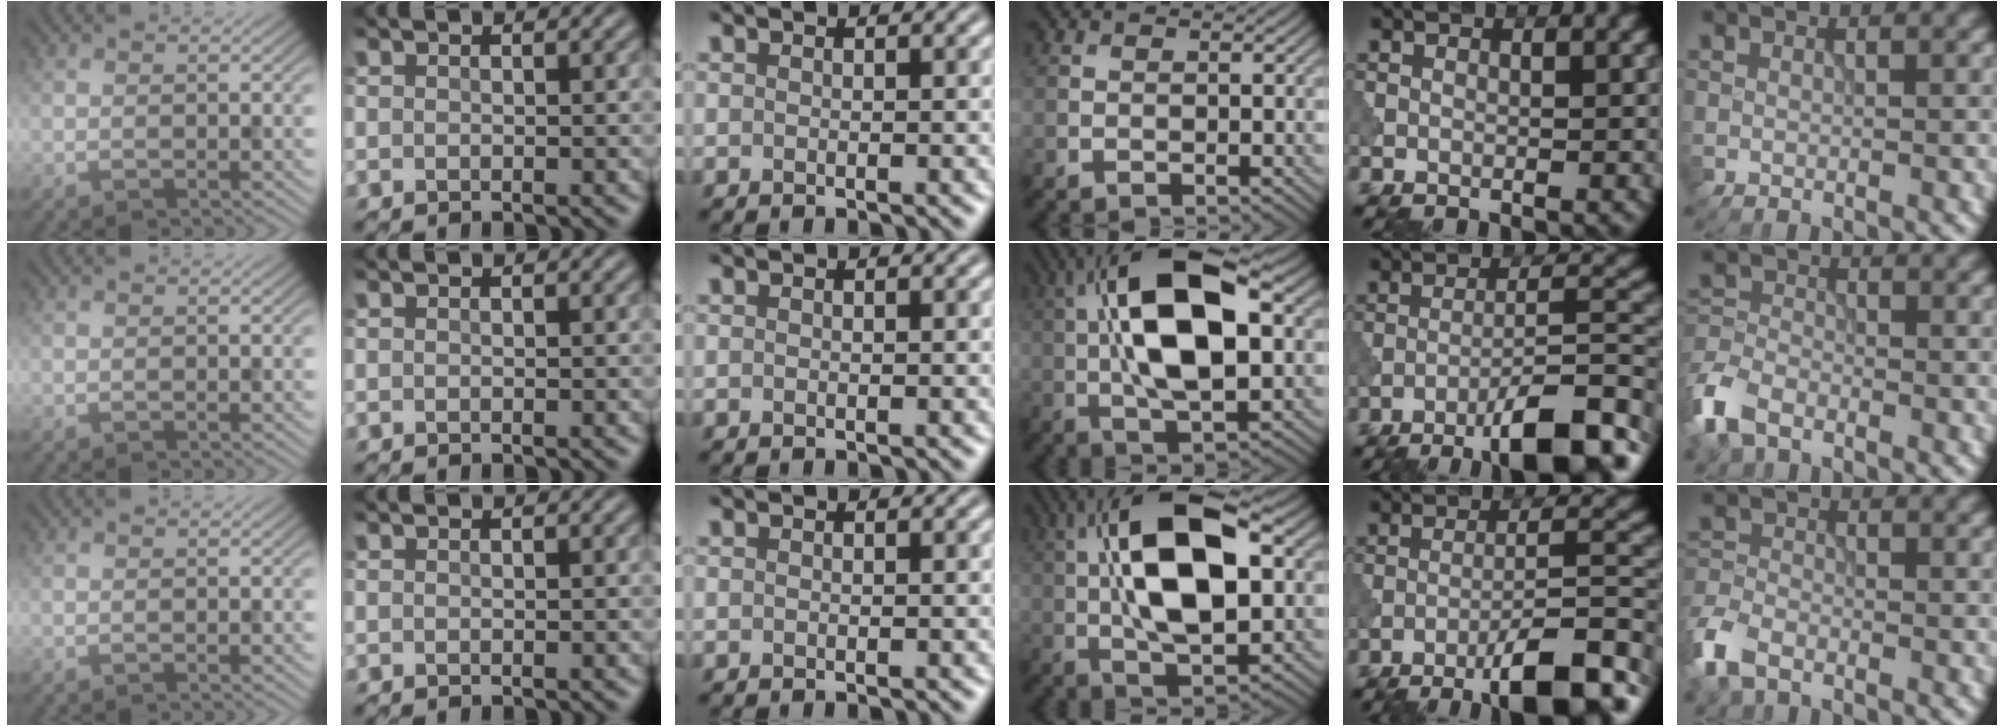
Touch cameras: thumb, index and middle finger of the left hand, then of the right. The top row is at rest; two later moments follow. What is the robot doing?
{"motion": "shake", "object": "bell"}